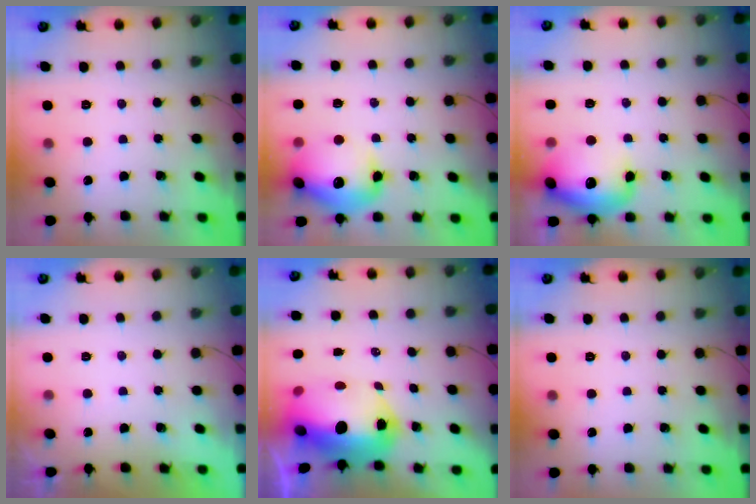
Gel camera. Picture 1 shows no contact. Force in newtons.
{"total": 17.1, "press": 16.9, "slide": 2.4}
{"total": 16.3, "press": 15.8, "slide": 3.8}
{"total": 0.6, "press": 0.2, "slide": 0.5}
{"total": 17.6, "press": 17.2, "slide": 4.0}
{"total": 0.0}